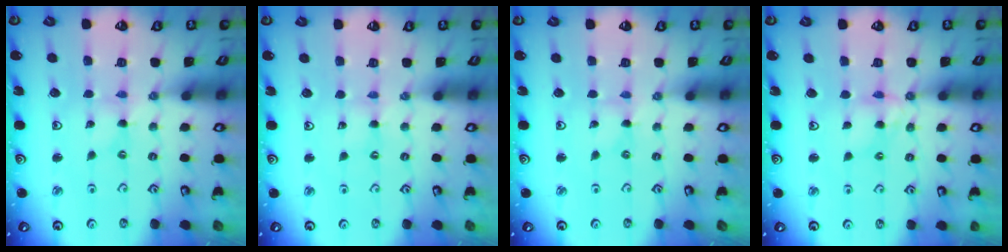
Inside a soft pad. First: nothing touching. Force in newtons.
{"total": 1.4, "press": 1.3, "slide": 0.2}
{"total": 0.0}
{"total": 6.7, "press": 6.6, "slide": 0.5}